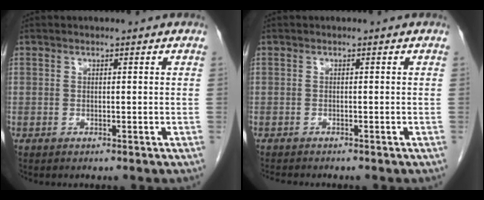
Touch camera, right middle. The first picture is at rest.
{"total": 3.1, "force": [-2.8, 0.6, 1.3], "torque": [-0.021, -0.007, -0.041]}